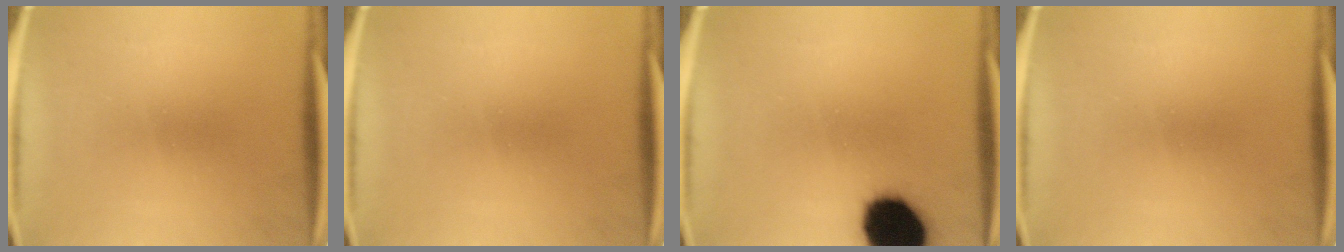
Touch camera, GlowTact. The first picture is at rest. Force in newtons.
{"total": 0.0}
{"total": 17.7}
{"total": 0.0}